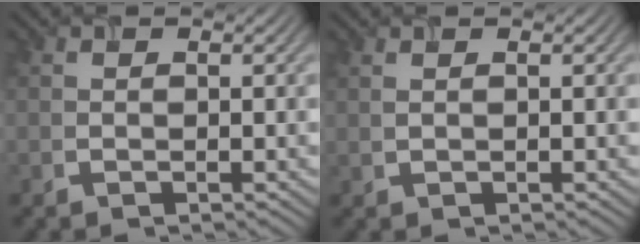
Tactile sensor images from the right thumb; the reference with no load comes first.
{"total": 0.6, "force": [0.4, -0.2, 0.3], "torque": [-0.014, 0.003, 0.009]}